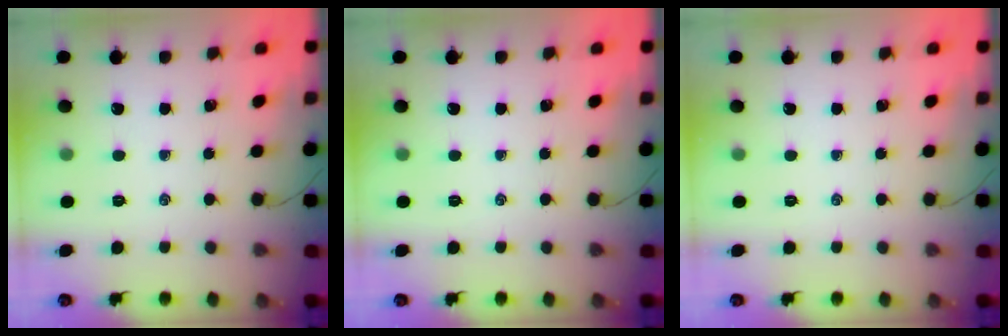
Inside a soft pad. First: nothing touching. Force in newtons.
{"total": 0.0}
{"total": 0.0}